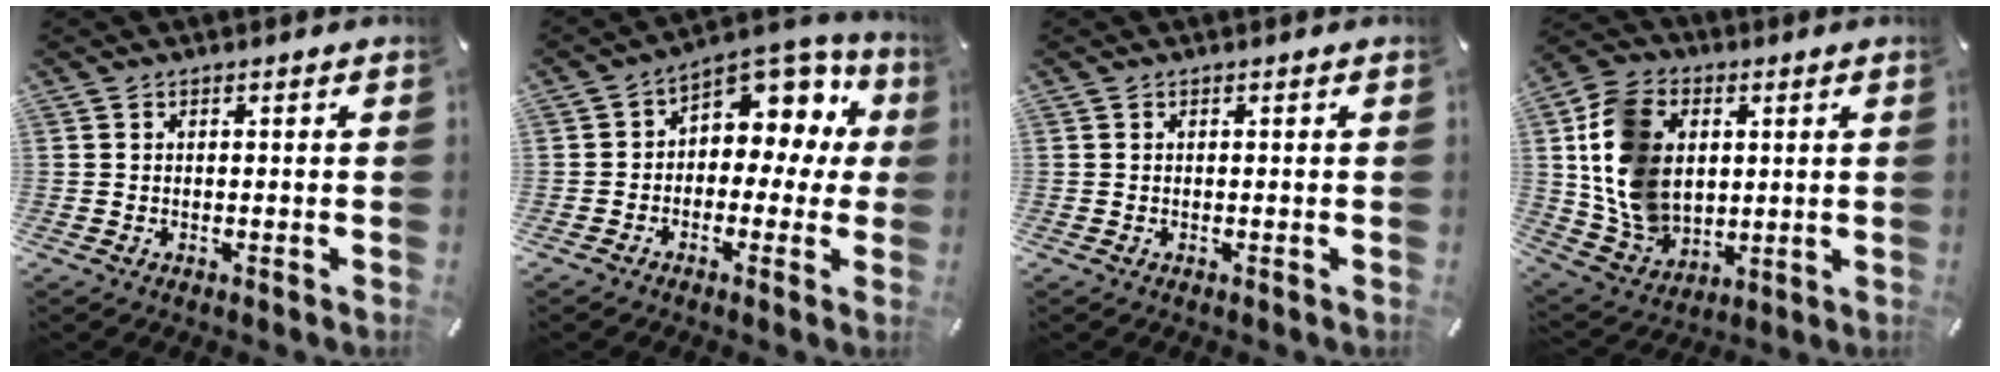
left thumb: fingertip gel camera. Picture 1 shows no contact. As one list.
[{"total": 8.6, "force": [2.7, 6.2, 5.2], "torque": [-0.073, -0.026, 0.049]}, {"total": 0.0}, {"total": 15.1, "force": [2.4, 12.4, 8.2], "torque": [-0.193, 0.009, 0.050]}]